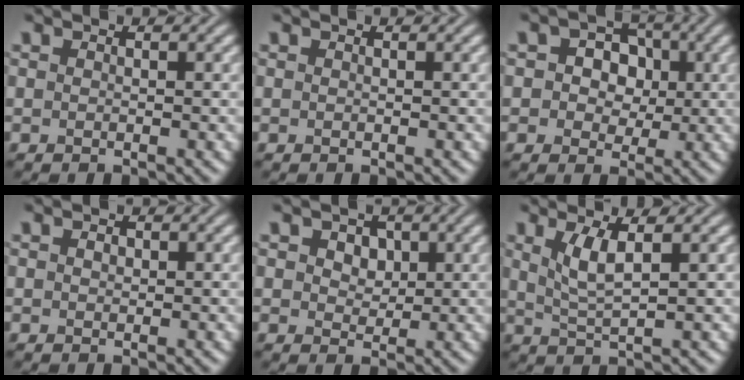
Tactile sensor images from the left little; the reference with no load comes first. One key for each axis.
{"total": 0.0}
{"total": 5.2, "fx": 0.9, "fy": 4.2, "fz": 2.9, "tx": -0.033, "ty": 0.015, "tz": -0.012}
{"total": 0.7, "fx": 0.1, "fy": 0.6, "fz": 0.4, "tx": -0.008, "ty": -0.001, "tz": 0.000}
{"total": 3.4, "fx": 1.4, "fy": 2.4, "fz": 2.0, "tx": -0.035, "ty": 0.011, "tz": 0.010}
{"total": 3.1, "fx": 1.1, "fy": 0.8, "fz": 2.8, "tx": -0.061, "ty": -0.004, "tz": 0.026}